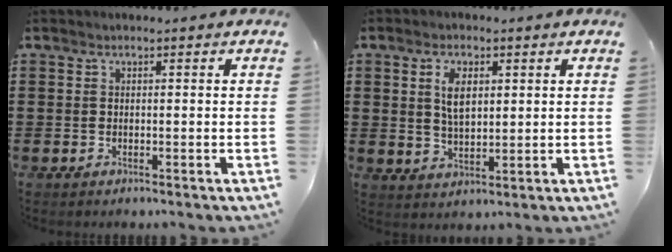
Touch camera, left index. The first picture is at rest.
{"total": 5.1, "force": [1.7, 2.5, 4.1], "torque": [-0.081, 0.006, 0.026]}